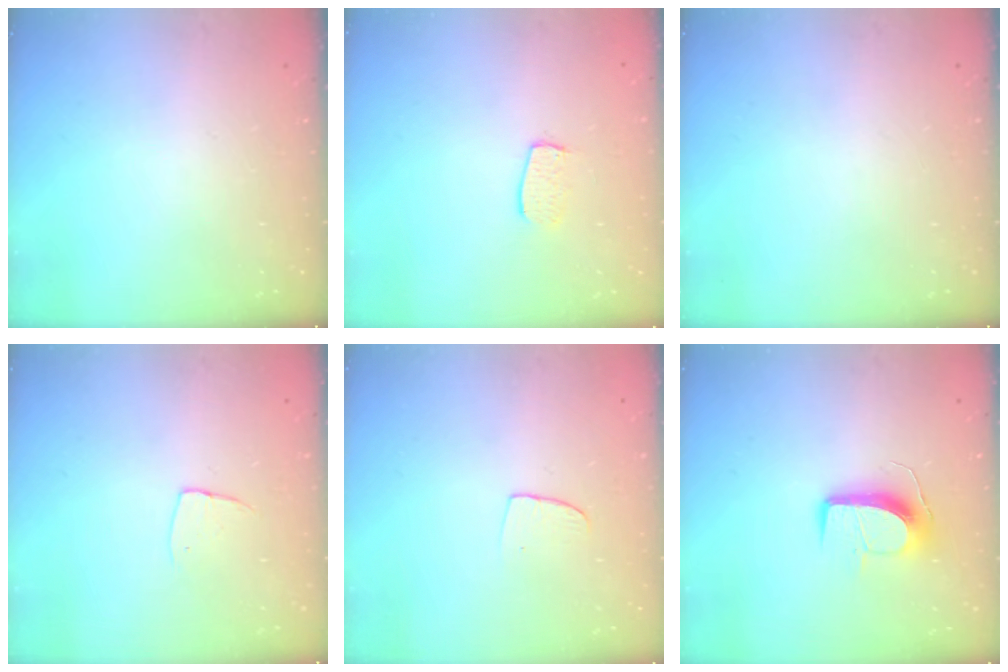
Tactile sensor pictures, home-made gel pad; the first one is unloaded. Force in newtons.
{"total": 5.9, "press": 5.9, "slide": 0.3}
{"total": 0.0}
{"total": 5.2, "press": 5.2, "slide": 0.4}
{"total": 5.5, "press": 5.5, "slide": 0.4}
{"total": 10.7, "press": 10.7, "slide": 0.4}